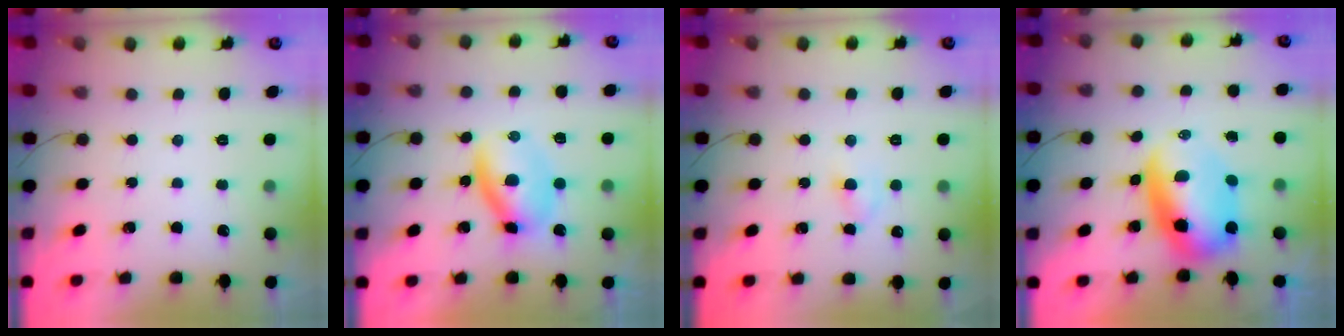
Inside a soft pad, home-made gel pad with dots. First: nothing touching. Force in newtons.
{"total": 6.0, "press": 5.9, "slide": 1.1}
{"total": 2.7, "press": 2.4, "slide": 1.2}
{"total": 9.0, "press": 8.7, "slide": 2.2}